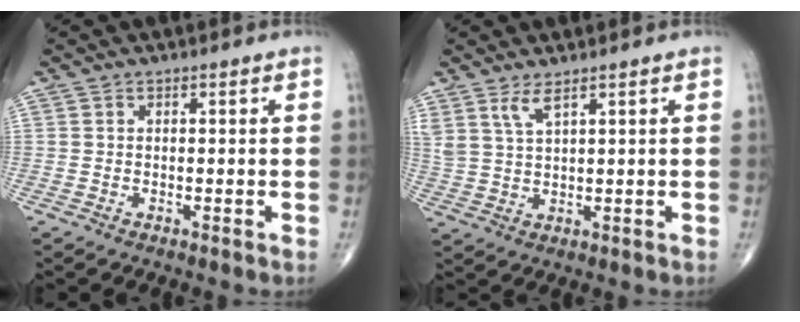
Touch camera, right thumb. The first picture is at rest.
{"total": 4.0, "force": [2.7, 0.9, 2.8], "torque": [-0.067, -0.015, 0.063]}